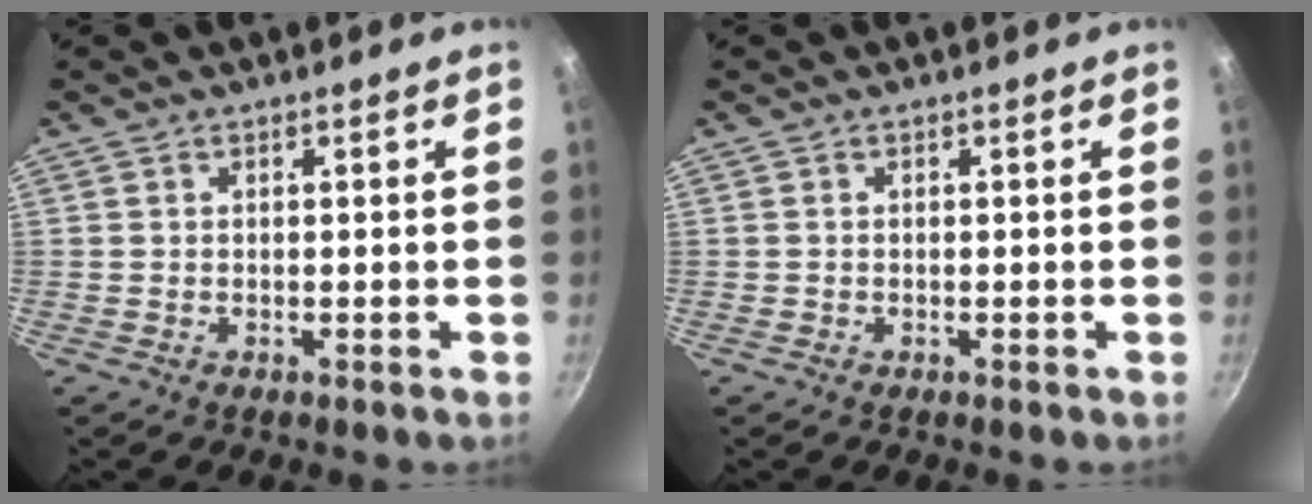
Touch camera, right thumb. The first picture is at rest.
{"total": 0.0}